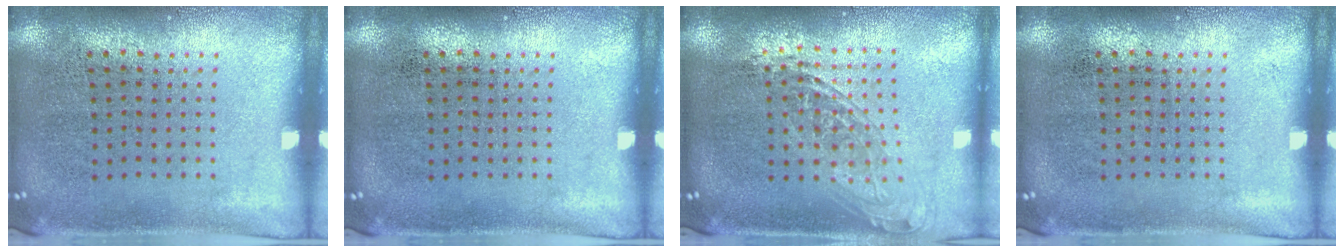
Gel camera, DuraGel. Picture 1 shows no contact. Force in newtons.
{"total": 0.0}
{"total": 1.7, "press": 1.4, "slide": 0.9}
{"total": 0.0}